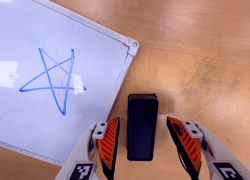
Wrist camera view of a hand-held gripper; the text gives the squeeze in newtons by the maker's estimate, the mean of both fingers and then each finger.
{"total": 0.0}